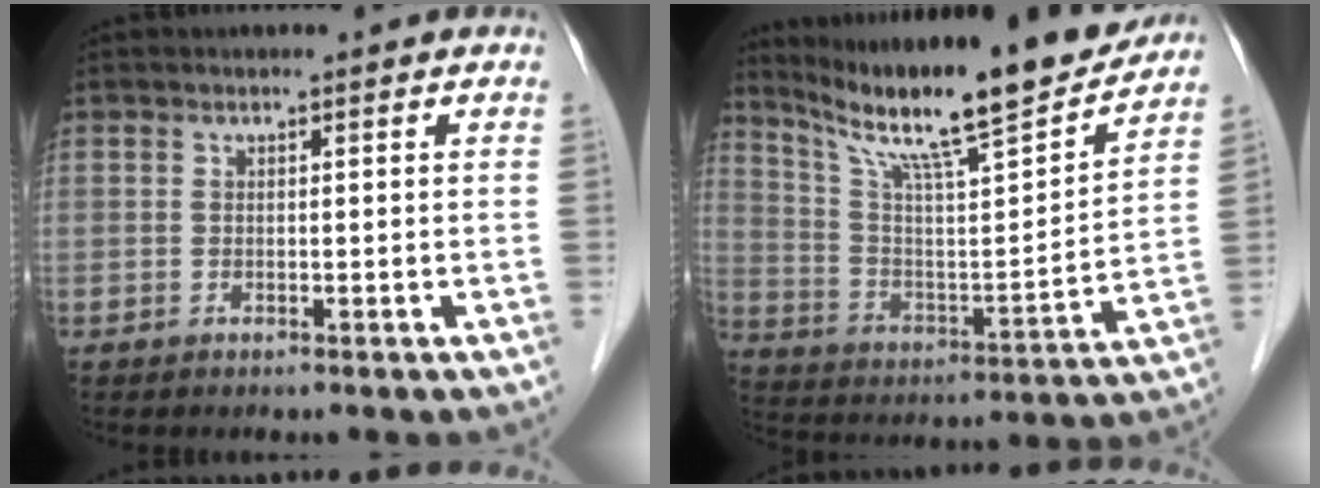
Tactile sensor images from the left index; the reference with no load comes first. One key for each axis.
{"total": 20.4, "fx": 17.6, "fy": 0.6, "fz": 10.2, "tx": -0.174, "ty": -0.020, "tz": 0.284}